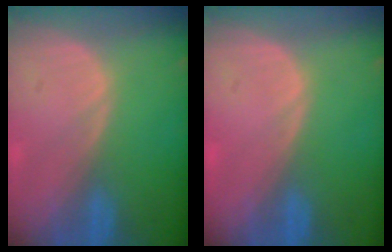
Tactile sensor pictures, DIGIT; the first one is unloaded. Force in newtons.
{"total": 0.0}